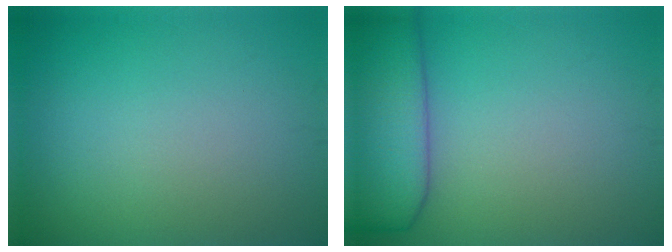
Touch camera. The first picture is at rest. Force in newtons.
{"total": 7.7, "press": 7.7, "slide": 0.7}